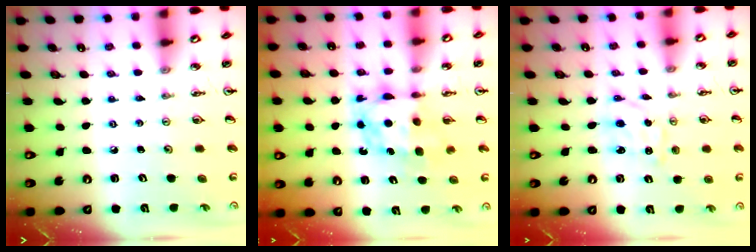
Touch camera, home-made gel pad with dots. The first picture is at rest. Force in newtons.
{"total": 6.8, "press": 6.8, "slide": 0.4}
{"total": 1.6, "press": 1.6, "slide": 0.3}